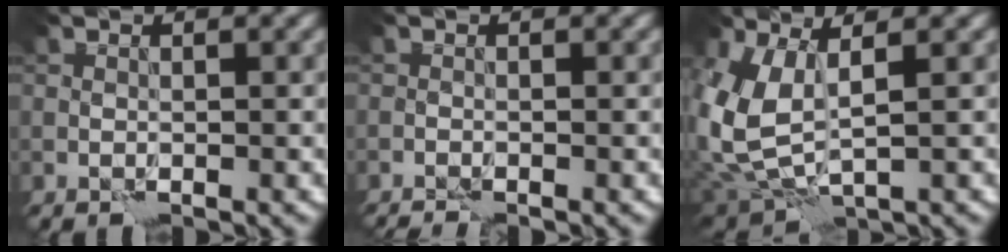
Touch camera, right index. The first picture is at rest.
{"total": 1.3, "force": [-1.3, -0.2, 0.3], "torque": [-0.015, -0.007, -0.022]}
{"total": 7.7, "force": [1.4, 4.2, 6.3], "torque": [-0.169, -0.025, 0.043]}